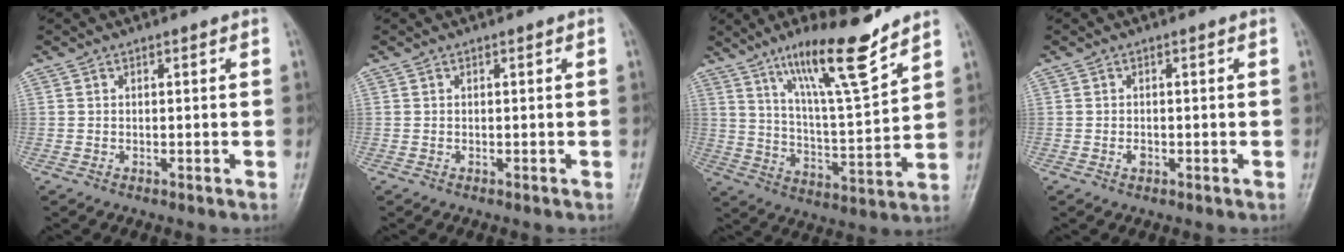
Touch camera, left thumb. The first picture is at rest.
{"total": 0.0}
{"total": 15.1, "force": [10.7, 2.0, 10.5], "torque": [-0.169, -0.067, 0.190]}
{"total": 1.3, "force": [-0.4, 0.9, 0.8], "torque": [-0.010, 0.001, -0.007]}